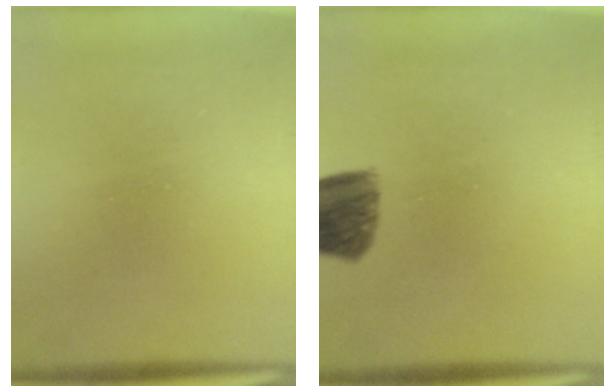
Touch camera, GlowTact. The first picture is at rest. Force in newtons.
{"total": 8.6}